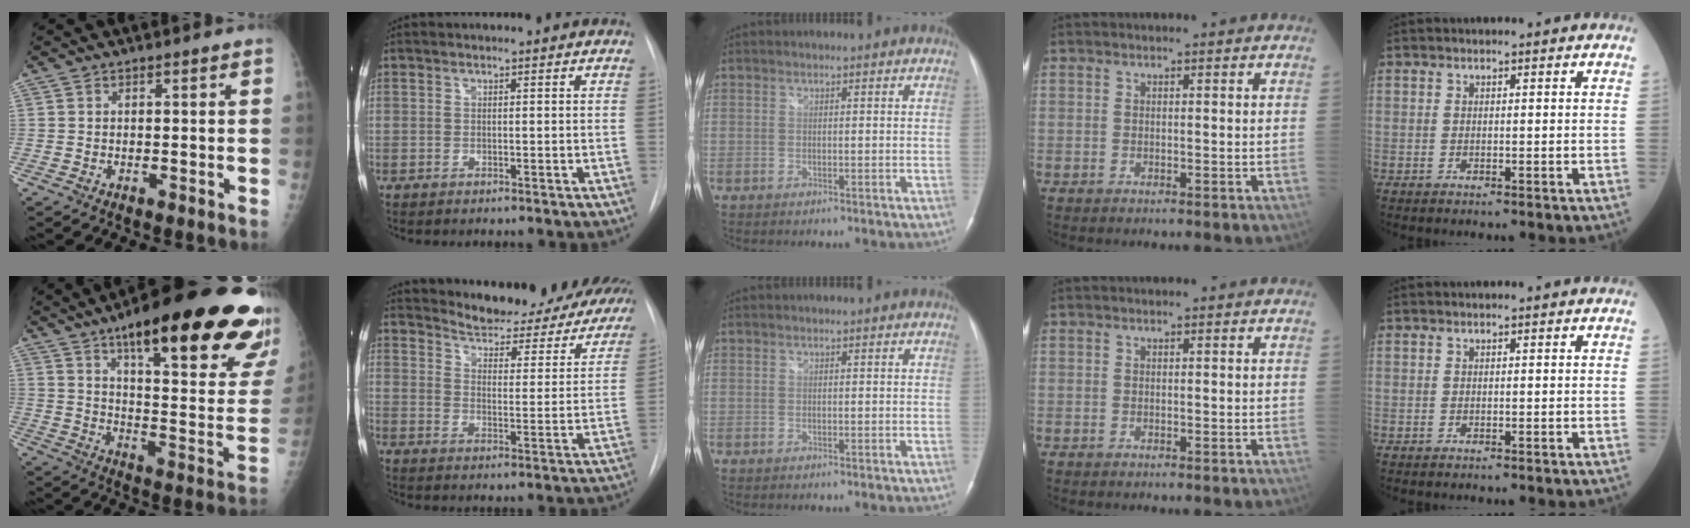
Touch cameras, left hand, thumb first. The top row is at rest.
{"thumb": {"total": 32.4, "force": [20.0, 7.7, 24.2], "torque": [-0.263, -0.058, 0.281]}, "index": {"total": 20.0, "force": [18.8, 4.6, 4.9], "torque": [-0.055, -0.049, 0.231]}}